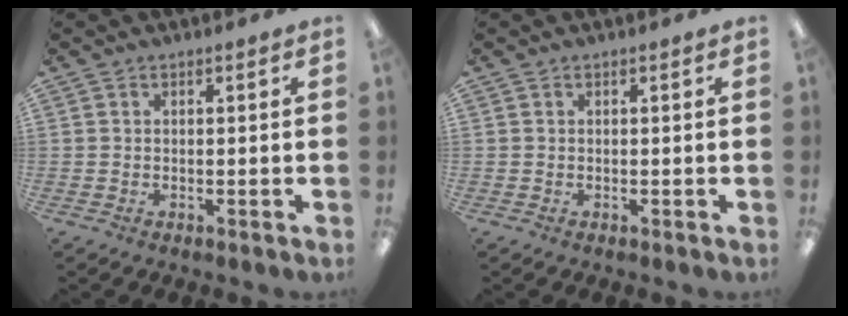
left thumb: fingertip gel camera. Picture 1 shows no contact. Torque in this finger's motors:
{"motor_torque": [0.02, 0.02, 0.07, -0.20, 0.00]}